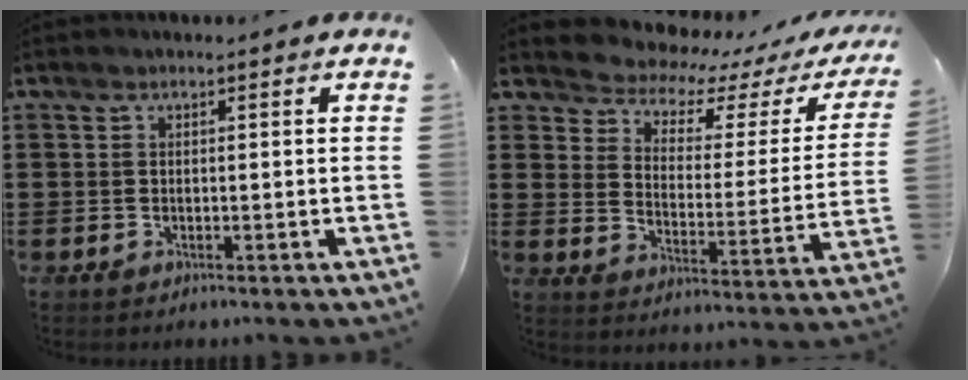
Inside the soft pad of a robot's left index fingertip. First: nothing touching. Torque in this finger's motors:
{"motor_torque": [2.14, 0.00, 0.14, -0.08]}